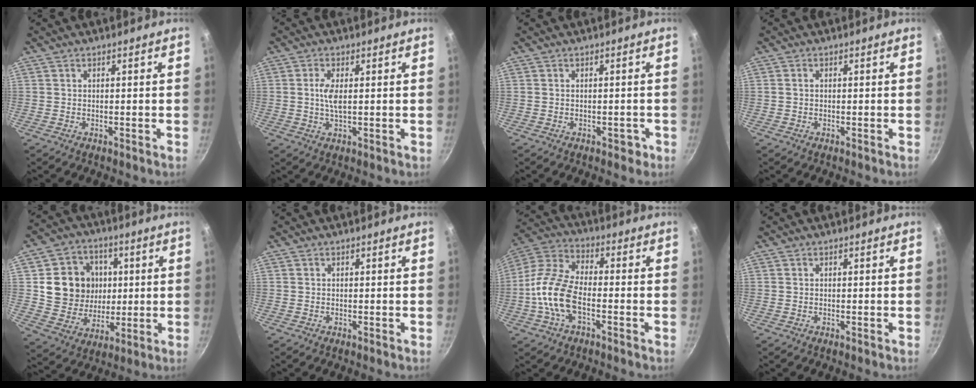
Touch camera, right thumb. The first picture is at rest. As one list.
[{"total": 3.9, "force": [0.5, 1.5, 3.6], "torque": [-0.075, 0.000, 0.009]}, {"total": 0.8, "force": [-0.5, 0.4, 0.5], "torque": [-0.005, 0.008, -0.004]}, {"total": 0.9, "force": [0.0, 0.7, 0.5], "torque": [-0.009, 0.005, -0.001]}, {"total": 14.5, "force": [2.4, 12.9, 6.1], "torque": [-0.075, 0.000, 0.049]}, {"total": 0.0}, {"total": 13.1, "force": [-3.3, 6.6, 10.8], "torque": [-0.209, 0.034, -0.082]}, {"total": 0.0}]